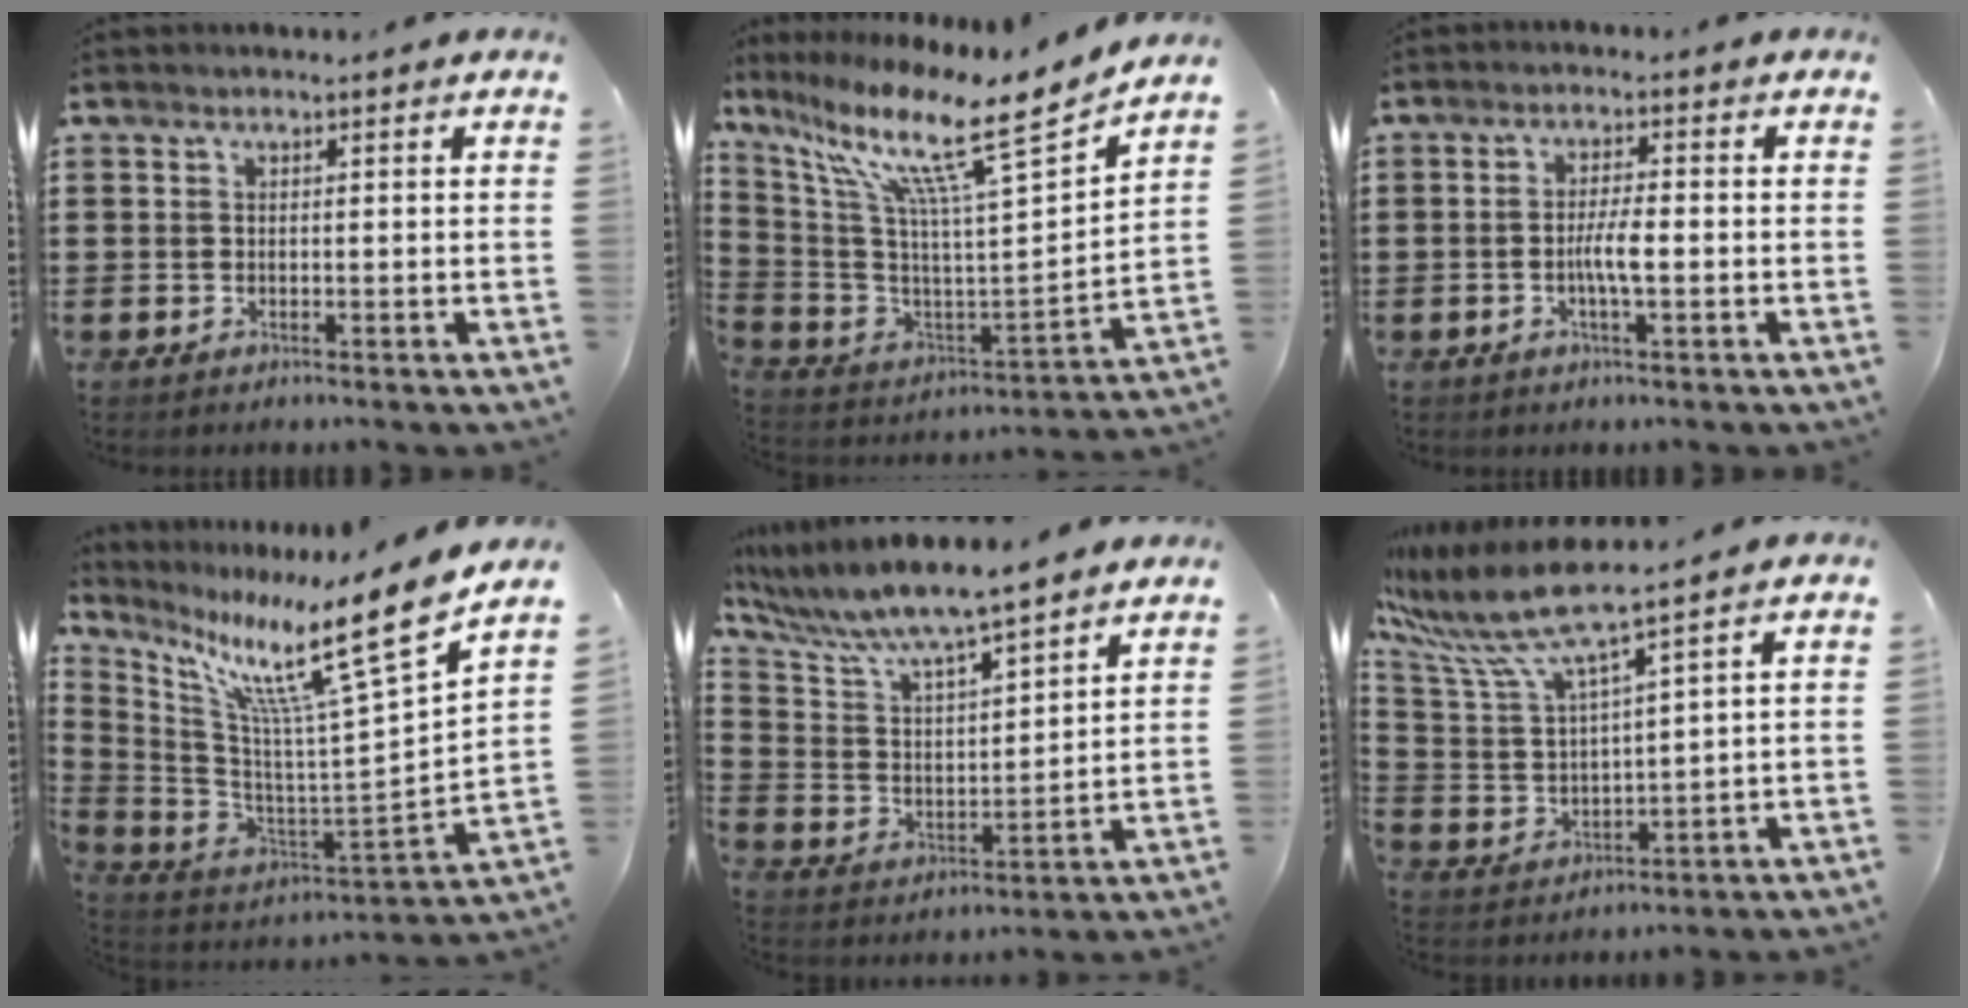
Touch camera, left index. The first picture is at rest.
{"total": 12.9, "force": [8.6, 0.9, 9.6], "torque": [-0.202, -0.055, 0.126]}
{"total": 4.0, "force": [-0.8, 0.7, 3.8], "torque": [-0.082, -0.004, -0.021]}
{"total": 13.8, "force": [9.0, 0.3, 10.4], "torque": [-0.203, -0.075, 0.131]}
{"total": 6.8, "force": [6.2, 0.6, 2.9], "torque": [-0.086, -0.041, 0.100]}
{"total": 7.9, "force": [6.5, -0.1, 4.5], "torque": [-0.131, -0.051, 0.102]}